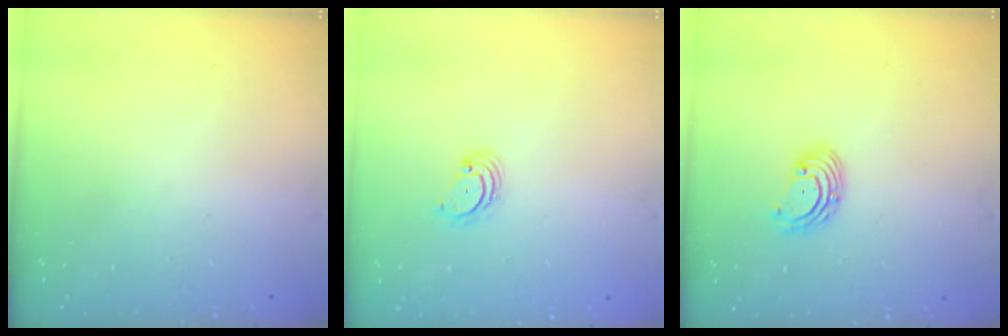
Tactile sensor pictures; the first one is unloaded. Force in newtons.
{"total": 2.7, "press": 2.7, "slide": 0.3}
{"total": 2.7, "press": 2.7, "slide": 0.3}